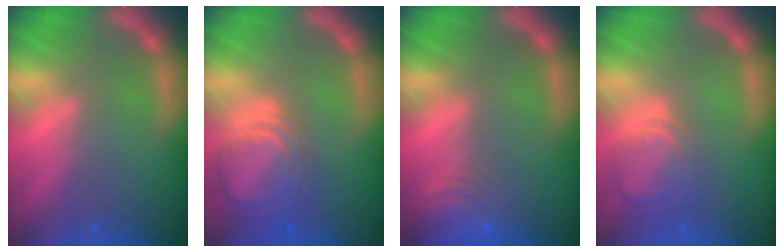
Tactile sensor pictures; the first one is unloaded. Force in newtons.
{"total": 7.0}
{"total": 5.5}
{"total": 4.5}